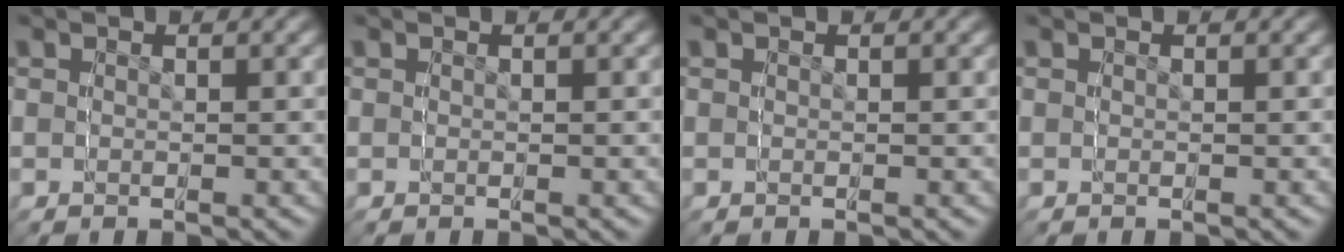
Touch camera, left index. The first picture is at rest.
{"total": 0.0}
{"total": 0.0}
{"total": 0.0}